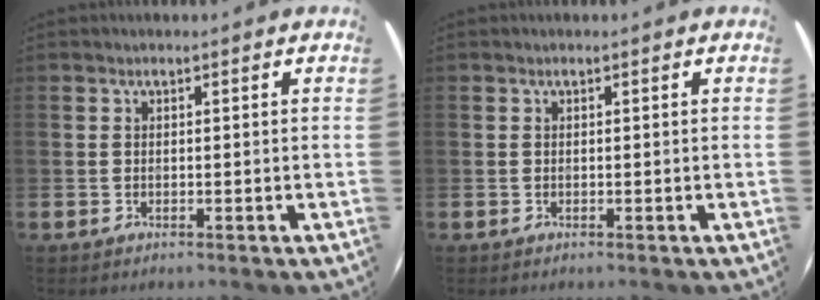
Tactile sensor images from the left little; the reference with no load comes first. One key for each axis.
{"total": 0.0}